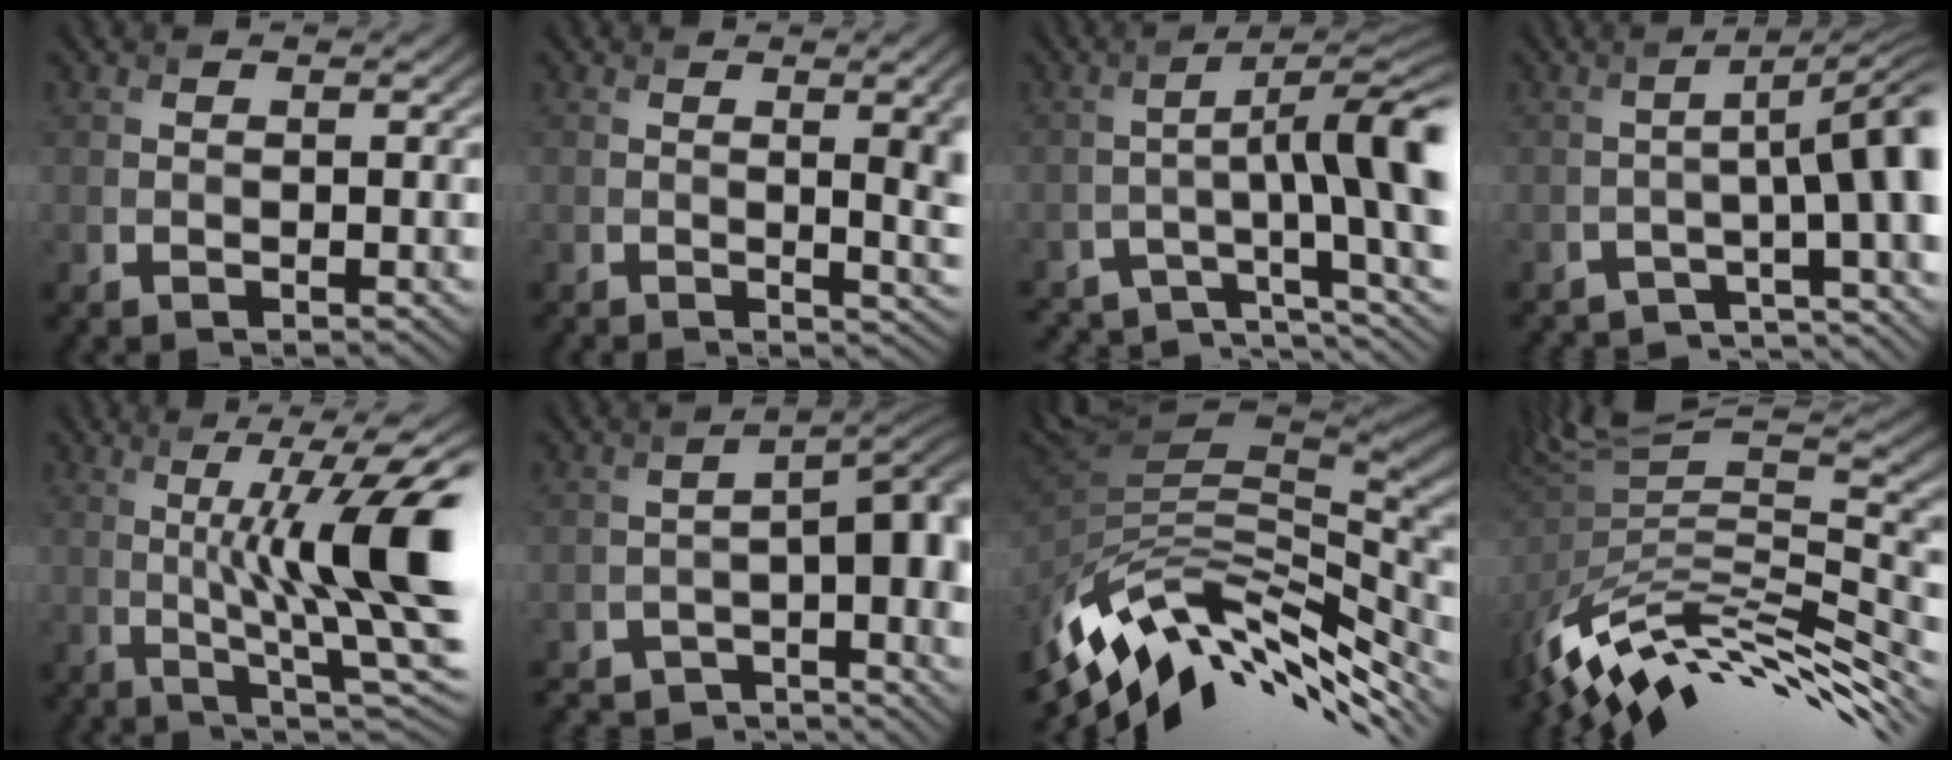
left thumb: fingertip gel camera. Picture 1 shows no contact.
{"total": 8.2, "force": [0.2, 3.1, 7.6], "torque": [-0.067, 0.009, 0.003]}
{"total": 10.0, "force": [-4.8, 1.7, 8.6], "torque": [-0.111, 0.000, -0.074]}
{"total": 9.0, "force": [-5.4, 1.7, 7.0], "torque": [-0.084, 0.004, -0.081]}
{"total": 14.0, "force": [1.0, 3.0, 13.6], "torque": [-0.181, 0.009, 0.032]}
{"total": 8.1, "force": [-5.9, 2.5, 5.0], "torque": [-0.071, -0.014, -0.089]}
{"total": 13.5, "force": [-5.8, 6.0, 10.7], "torque": [-0.219, -0.013, -0.104]}
{"total": 13.6, "force": [-6.6, 4.4, 11.0], "torque": [-0.216, 0.017, -0.122]}